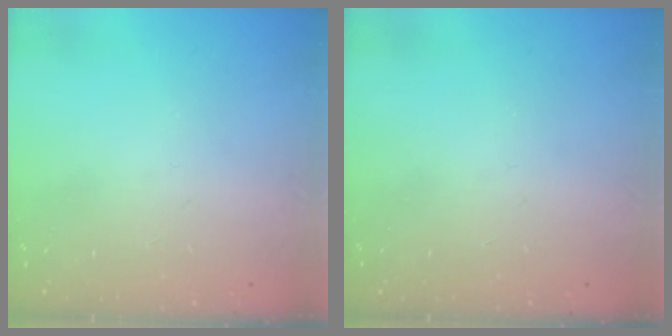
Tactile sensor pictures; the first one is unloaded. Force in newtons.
{"total": 0.0}